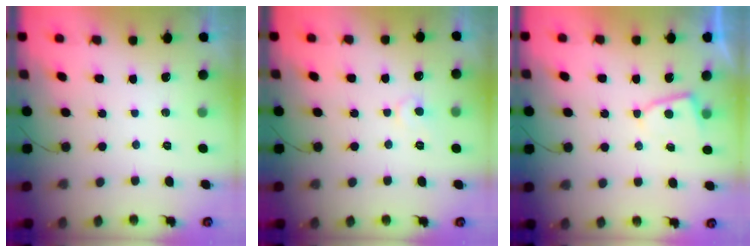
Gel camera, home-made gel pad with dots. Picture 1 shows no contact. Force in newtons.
{"total": 5.2, "press": 5.2, "slide": 0.2}
{"total": 4.7, "press": 4.7, "slide": 0.5}